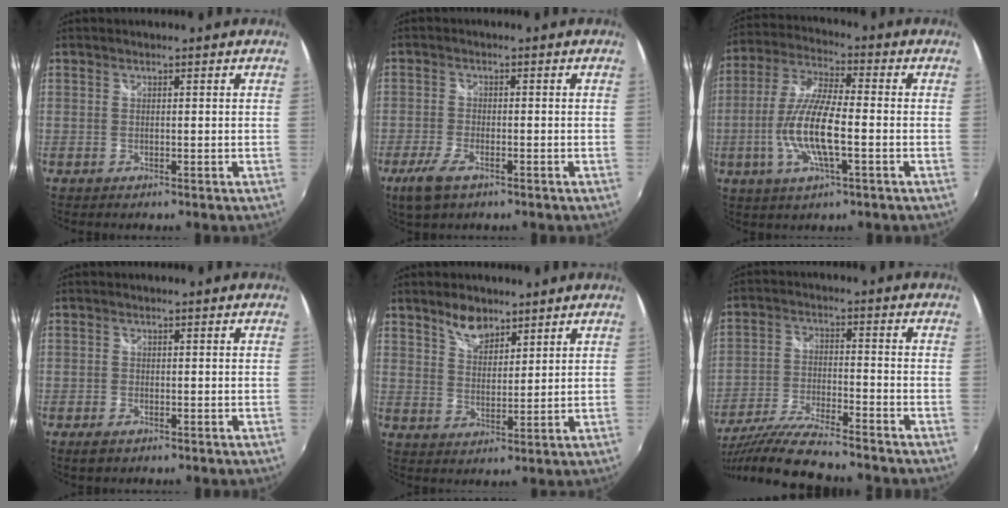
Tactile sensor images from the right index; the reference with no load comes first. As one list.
[{"total": 5.9, "force": [-3.7, 2.3, 4.0], "torque": [-0.104, -0.012, -0.068]}, {"total": 12.6, "force": [-3.0, 3.0, 11.8], "torque": [-0.246, -0.004, -0.060]}, {"total": 2.2, "force": [-1.5, 1.1, 1.3], "torque": [-0.025, -0.006, -0.025]}, {"total": 5.8, "force": [4.3, 2.8, 2.5], "torque": [-0.035, 0.002, 0.079]}, {"total": 15.1, "force": [-13.4, 0.7, 6.8], "torque": [-0.147, -0.032, -0.243]}]